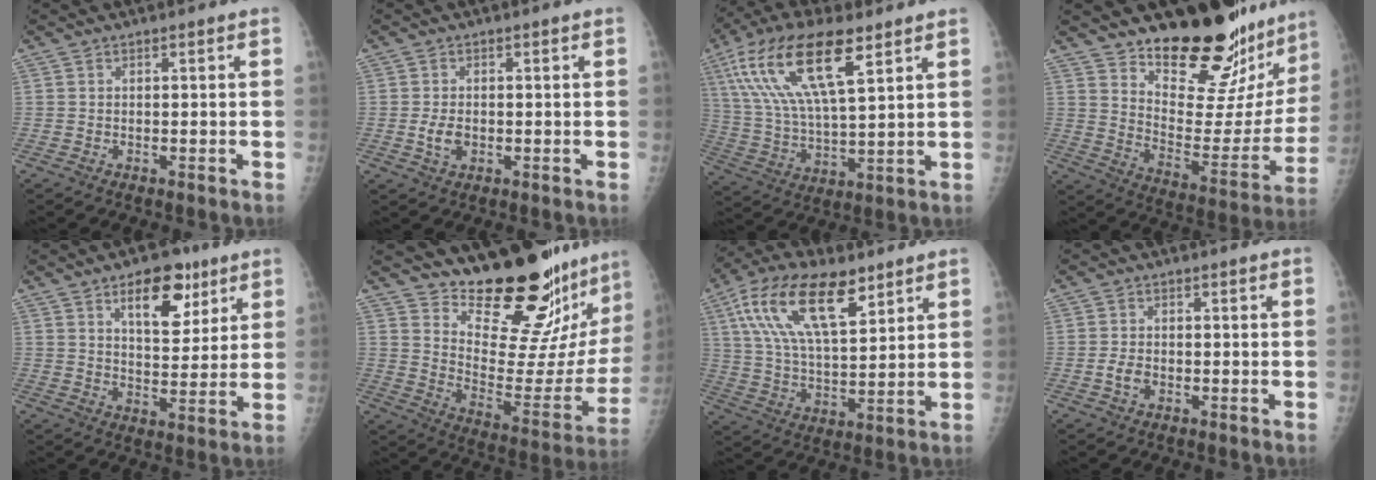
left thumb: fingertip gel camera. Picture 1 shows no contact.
{"total": 3.1, "force": [-0.5, 2.2, 2.2], "torque": [-0.037, -0.001, -0.006]}
{"total": 18.5, "force": [8.9, 6.1, 15.0], "torque": [-0.291, -0.016, 0.168]}
{"total": 25.3, "force": [20.9, 8.5, 11.4], "torque": [-0.126, -0.157, 0.295]}
{"total": 11.1, "force": [6.1, 5.8, 7.3], "torque": [-0.075, -0.031, 0.094]}
{"total": 24.8, "force": [21.9, 5.2, 10.4], "torque": [-0.115, -0.201, 0.304]}
{"total": 18.1, "force": [9.2, 8.0, 13.4], "torque": [-0.228, -0.021, 0.169]}
{"total": 2.4, "force": [-0.8, 1.6, 1.5], "torque": [-0.025, 0.004, -0.015]}